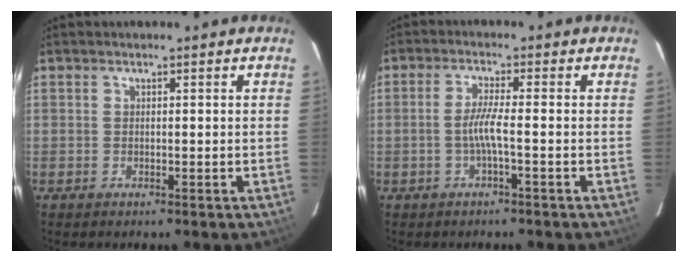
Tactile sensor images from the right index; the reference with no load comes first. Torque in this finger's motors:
{"motor_torque": [0.62, -0.33, 0.32, 0.10]}